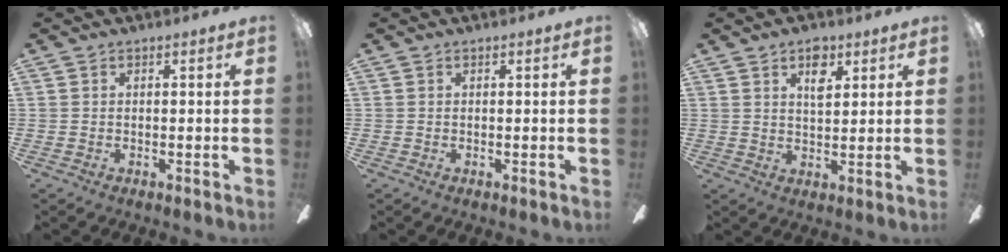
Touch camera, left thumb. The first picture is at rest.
{"total": 0.0}
{"total": 6.0, "force": [3.6, 2.7, 3.9], "torque": [-0.052, -0.008, 0.060]}